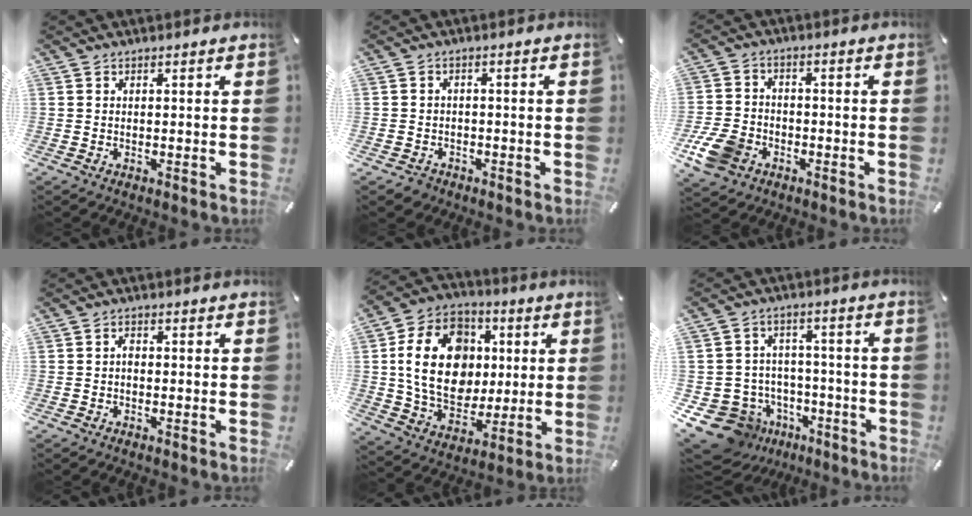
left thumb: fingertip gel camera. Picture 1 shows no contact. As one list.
[{"total": 2.6, "force": [-1.6, 2.0, 0.5], "torque": [-0.009, 0.011, -0.034]}, {"total": 9.5, "force": [-4.5, 7.0, 4.6], "torque": [-0.110, 0.024, -0.082]}, {"total": 1.4, "force": [-0.4, 0.8, 1.0], "torque": [-0.022, 0.003, -0.008]}, {"total": 20.5, "force": [2.3, 16.2, 12.4], "torque": [-0.239, 0.007, 0.044]}, {"total": 12.8, "force": [-7.4, 9.8, 3.6], "torque": [-0.067, 0.050, -0.119]}]